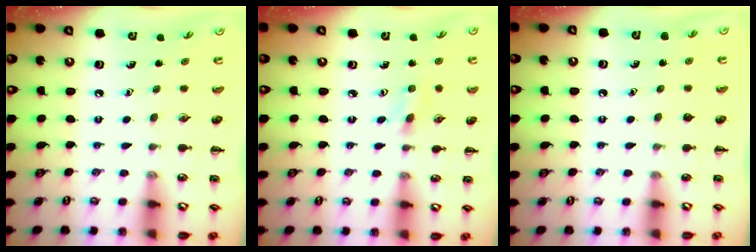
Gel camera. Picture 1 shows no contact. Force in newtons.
{"total": 1.4, "press": 1.3, "slide": 0.4}
{"total": 0.0}